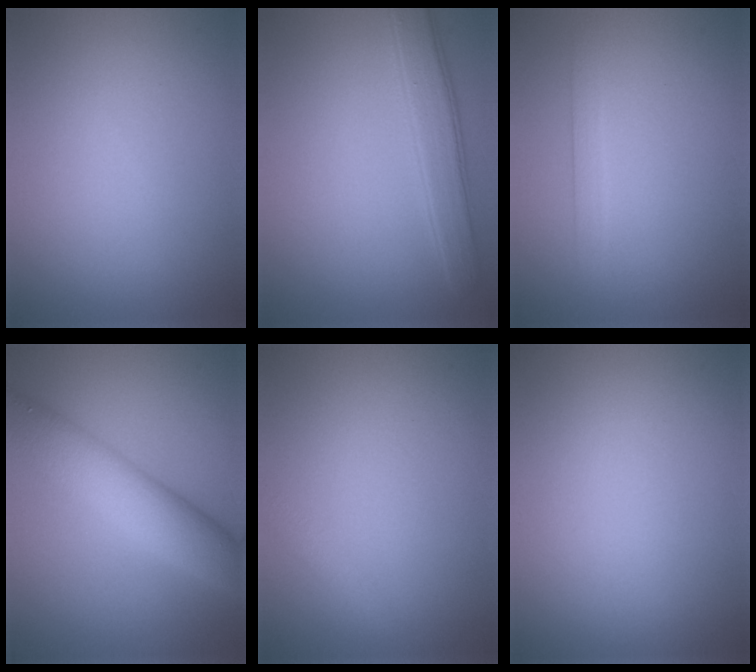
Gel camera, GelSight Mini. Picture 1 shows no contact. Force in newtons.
{"total": 4.7, "press": 4.7, "slide": 0.1}
{"total": 1.5, "press": 1.5, "slide": 0.1}
{"total": 7.7, "press": 7.7, "slide": 0.0}
{"total": 1.3, "press": 1.3, "slide": 0.1}
{"total": 0.0}